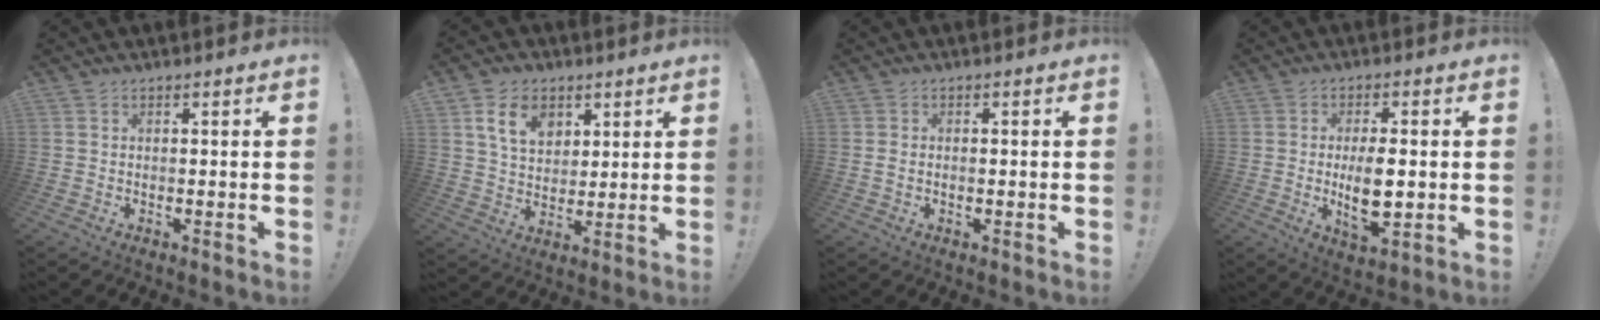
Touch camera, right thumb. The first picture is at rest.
{"total": 11.1, "force": [5.4, 7.9, 5.7], "torque": [-0.085, -0.014, 0.102]}
{"total": 1.0, "force": [0.1, 0.5, 0.9], "torque": [-0.019, 0.003, 0.001]}
{"total": 9.6, "force": [-0.6, 3.9, 8.8], "torque": [-0.151, -0.014, -0.012]}